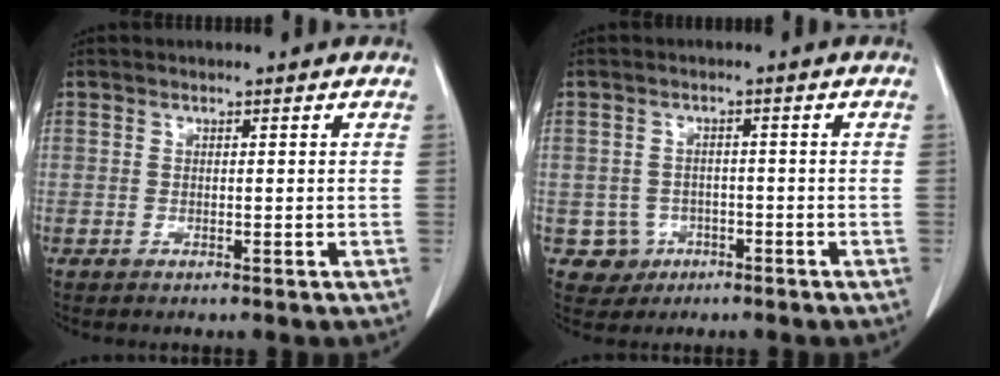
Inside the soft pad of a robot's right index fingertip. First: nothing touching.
{"total": 3.9, "force": [-1.5, 3.6, 0.0], "torque": [0.007, 0.014, -0.018]}